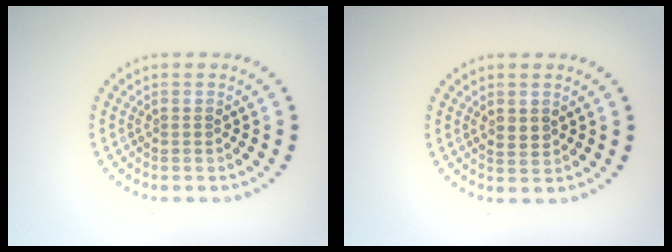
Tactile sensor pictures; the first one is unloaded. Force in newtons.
{"total": 1.5, "press": 1.4, "slide": 0.5}